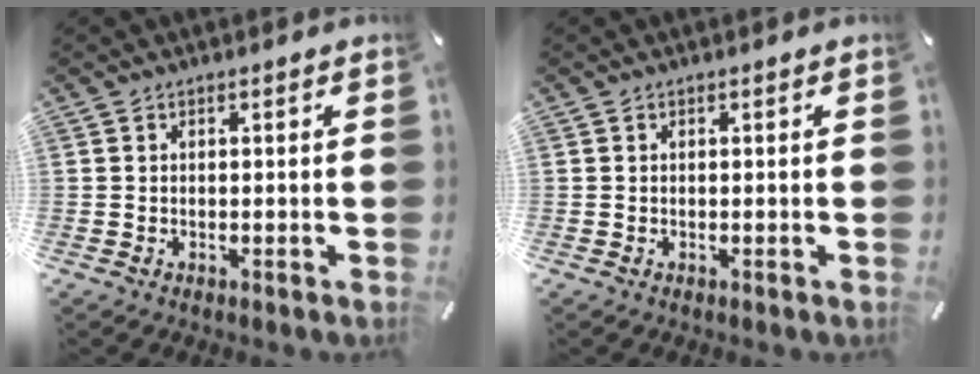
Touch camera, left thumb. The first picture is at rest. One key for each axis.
{"total": 0.0}